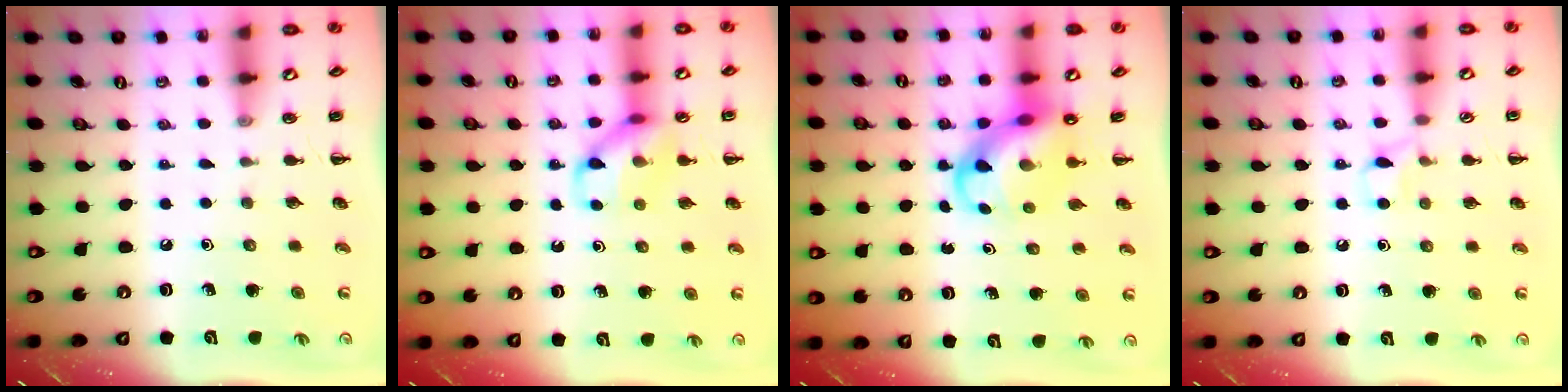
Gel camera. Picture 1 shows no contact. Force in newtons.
{"total": 12.8, "press": 12.7, "slide": 1.5}
{"total": 8.7, "press": 8.3, "slide": 2.5}
{"total": 3.6, "press": 3.4, "slide": 1.3}